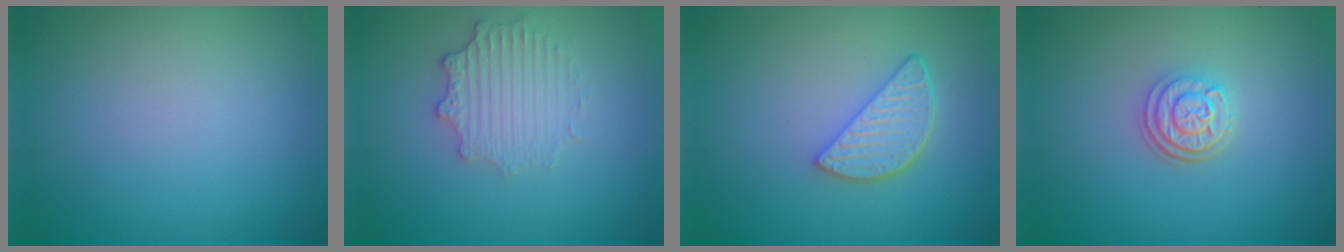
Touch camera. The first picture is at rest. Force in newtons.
{"total": 2.6, "press": 2.5, "slide": 0.9}
{"total": 3.6, "press": 3.0, "slide": 2.0}
{"total": 3.0, "press": 2.4, "slide": 1.8}